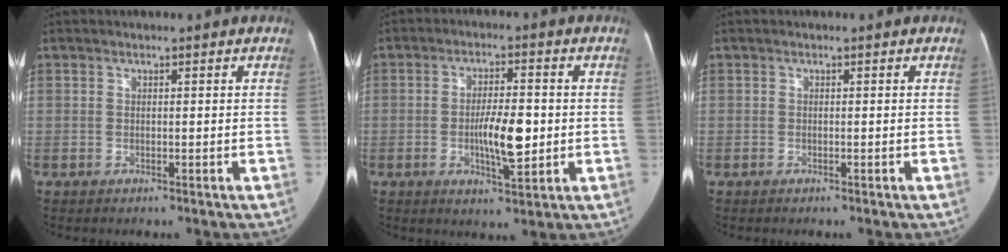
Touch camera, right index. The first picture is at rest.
{"total": 8.0, "force": [-0.9, 2.3, 7.6], "torque": [-0.134, 0.003, -0.014]}
{"total": 0.5, "force": [-0.3, 0.4, 0.0], "torque": [0.000, 0.005, -0.006]}